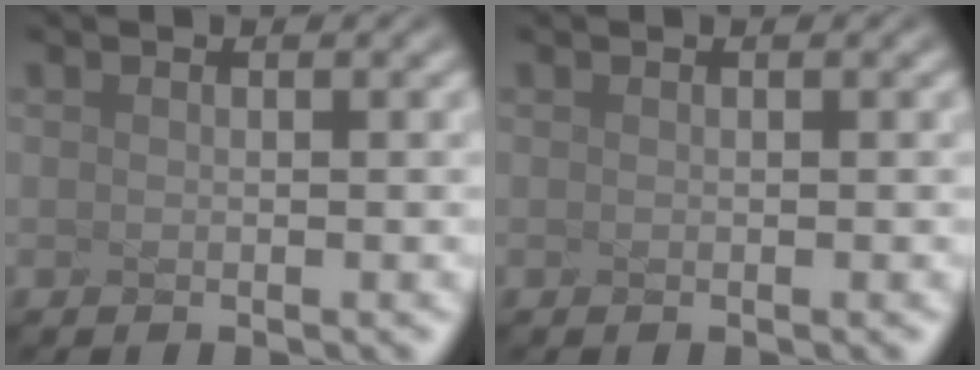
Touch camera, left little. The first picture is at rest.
{"total": 0.0}